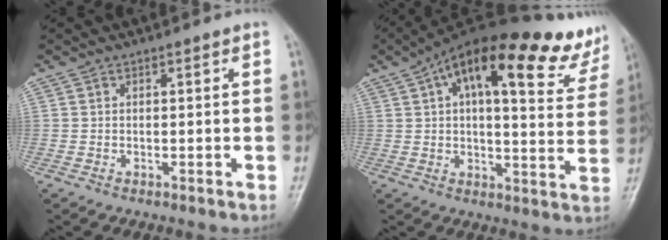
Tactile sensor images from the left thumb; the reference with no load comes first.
{"total": 26.0, "force": [15.5, 8.3, 19.1], "torque": [-0.250, -0.004, 0.205]}